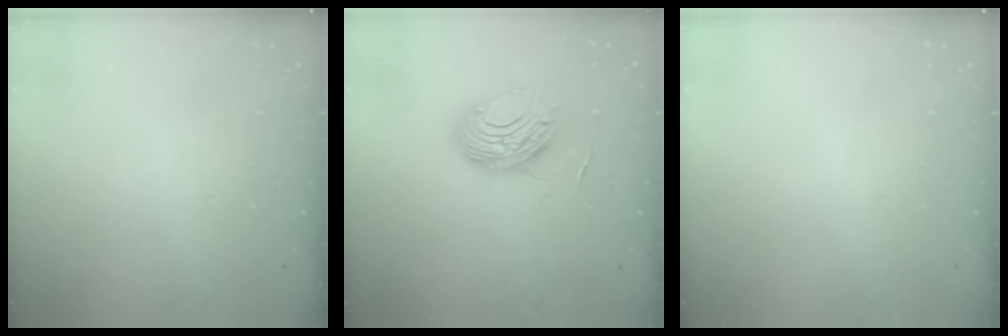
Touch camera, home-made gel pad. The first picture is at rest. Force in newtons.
{"total": 9.5, "press": 9.5, "slide": 0.7}
{"total": 0.0}